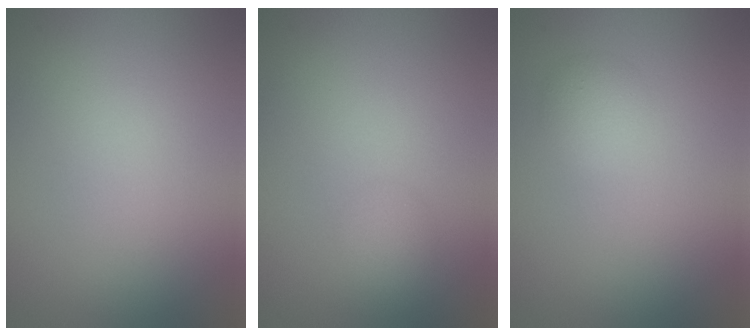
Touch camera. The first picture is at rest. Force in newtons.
{"total": 1.5, "press": 1.5, "slide": 0.0}
{"total": 1.8, "press": 1.8, "slide": 0.0}